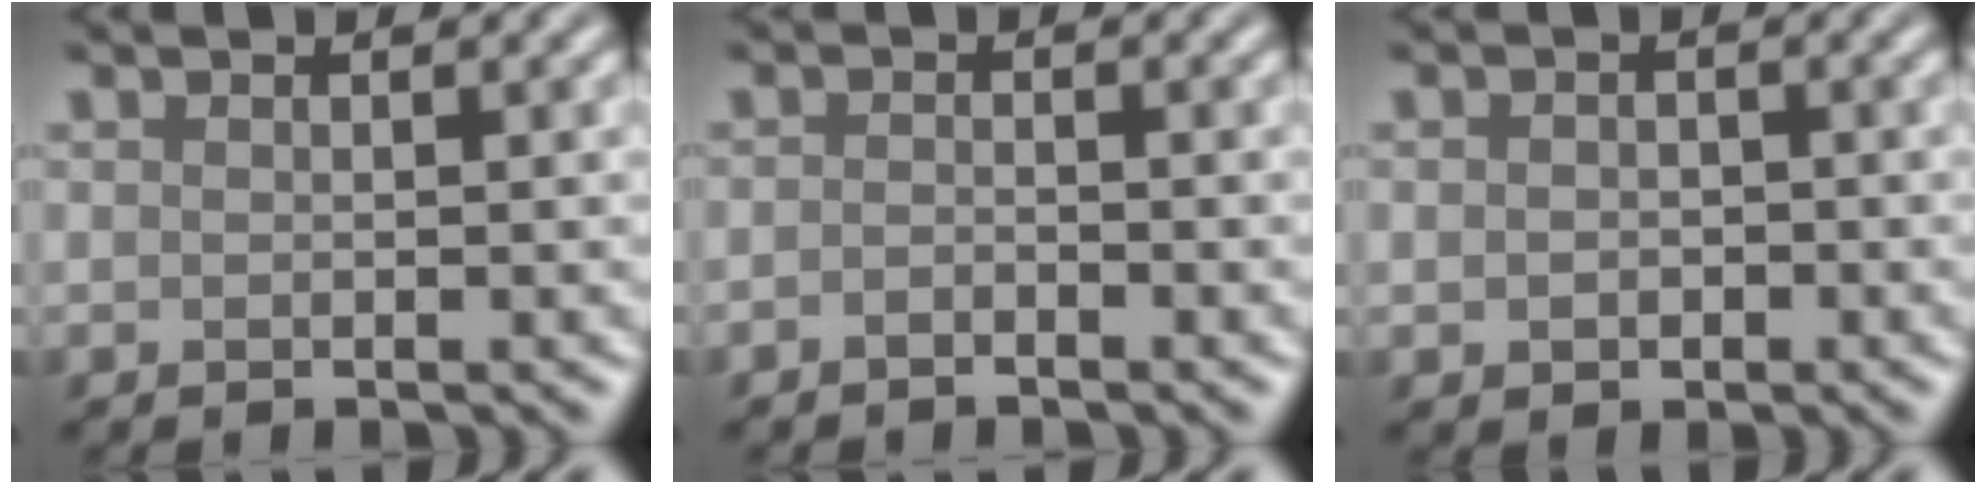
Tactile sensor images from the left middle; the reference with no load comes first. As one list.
[{"total": 0.9, "force": [-0.7, 0.3, 0.5], "torque": [-0.010, 0.001, -0.016]}, {"total": 1.5, "force": [-0.3, 1.2, 0.8], "torque": [-0.012, -0.004, -0.007]}]